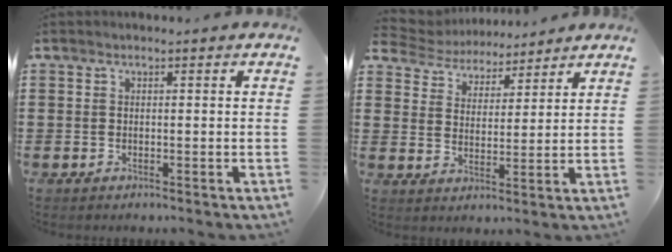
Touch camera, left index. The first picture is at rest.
{"total": 4.2, "force": [4.0, 1.3, -0.2], "torque": [-0.023, -0.022, 0.067]}